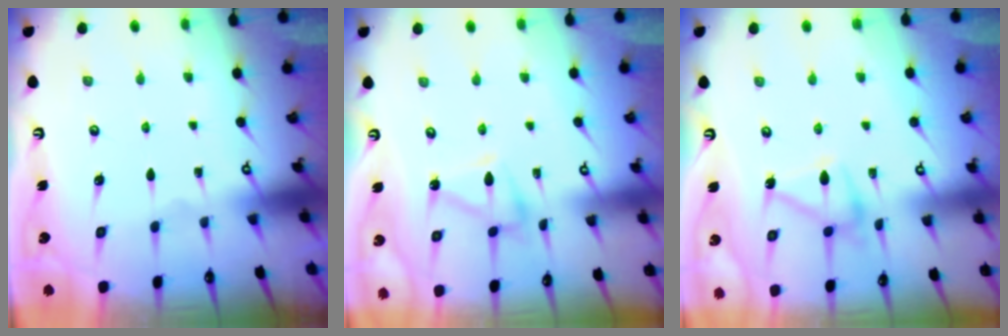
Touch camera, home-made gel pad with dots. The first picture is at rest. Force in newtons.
{"total": 6.7, "press": 6.7, "slide": 0.3}
{"total": 12.7, "press": 12.7, "slide": 0.3}